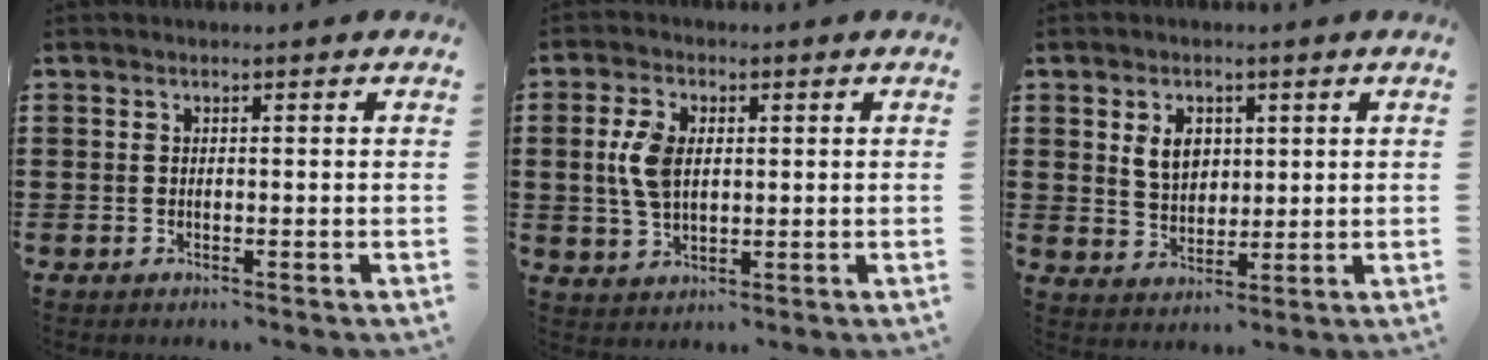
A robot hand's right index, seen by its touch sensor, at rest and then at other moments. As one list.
[{"total": 5.9, "force": [0.9, 3.5, 4.6], "torque": [-0.121, 0.005, 0.008]}, {"total": 4.8, "force": [1.5, 3.5, 3.0], "torque": [-0.063, 0.009, 0.023]}]